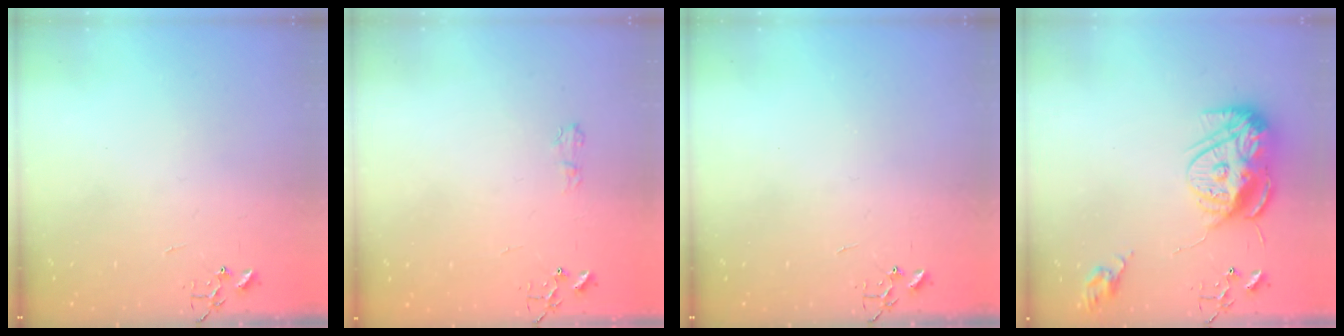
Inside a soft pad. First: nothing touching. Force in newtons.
{"total": 5.0, "press": 5.0, "slide": 0.6}
{"total": 0.0}
{"total": 14.9, "press": 14.8, "slide": 1.2}